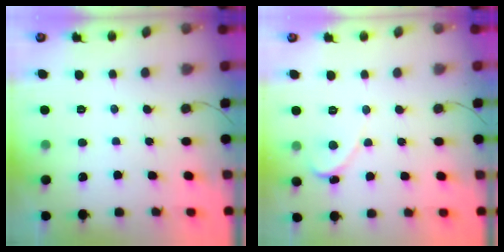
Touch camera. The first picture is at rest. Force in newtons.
{"total": 1.7, "press": 1.7, "slide": 0.2}